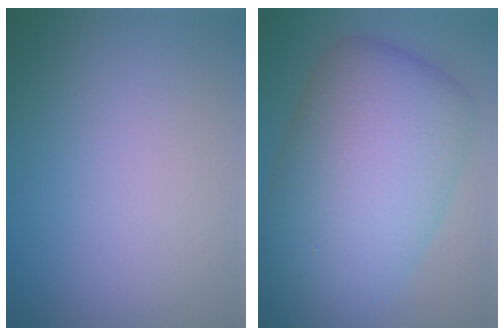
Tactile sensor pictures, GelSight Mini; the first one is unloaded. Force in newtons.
{"total": 13.3, "press": 13.3, "slide": 0.0}